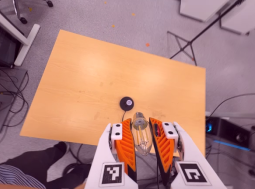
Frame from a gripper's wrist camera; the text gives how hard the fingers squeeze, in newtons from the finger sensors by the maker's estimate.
{"total": 22.4, "left": 23.8, "right": 20.9}